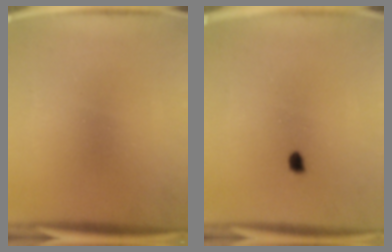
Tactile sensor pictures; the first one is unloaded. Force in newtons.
{"total": 0.8}